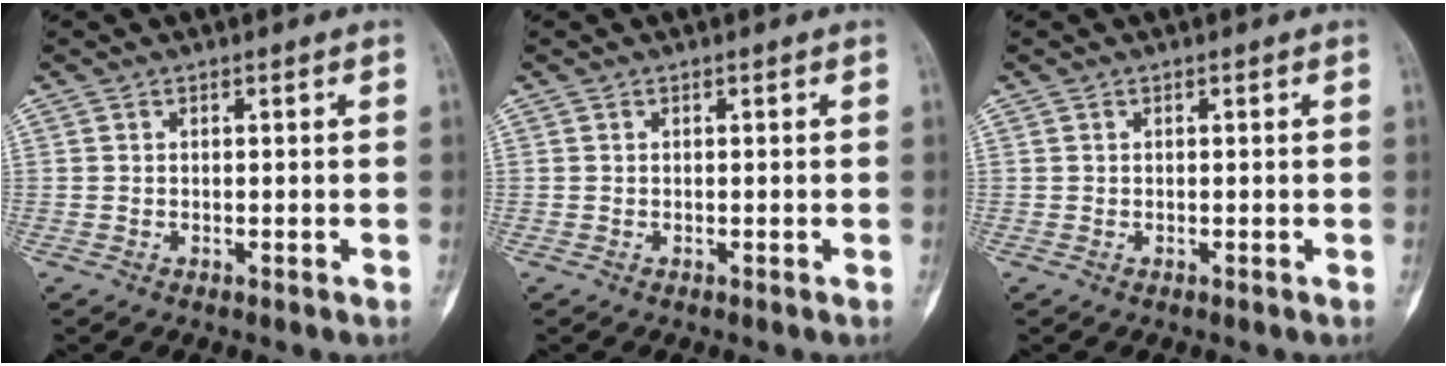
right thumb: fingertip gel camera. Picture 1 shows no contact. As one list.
[{"total": 0.0}, {"total": 0.0}]